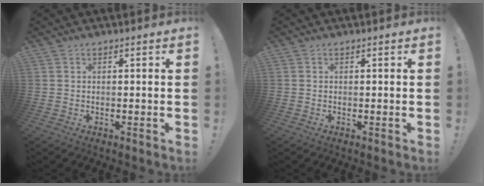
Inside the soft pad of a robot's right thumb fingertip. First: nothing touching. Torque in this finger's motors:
{"motor_torque": [-0.12, -0.02, -0.17, 0.31, 0.00]}